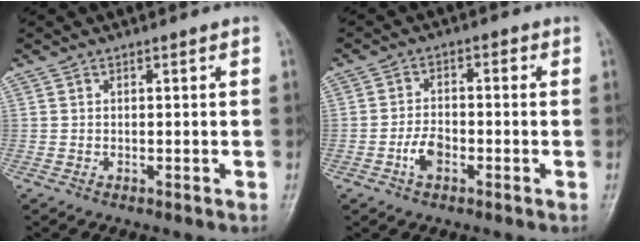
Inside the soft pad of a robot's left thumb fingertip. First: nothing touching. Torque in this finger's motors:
{"motor_torque": [-0.35, 0.39, 0.82, 0.22, 0.00]}